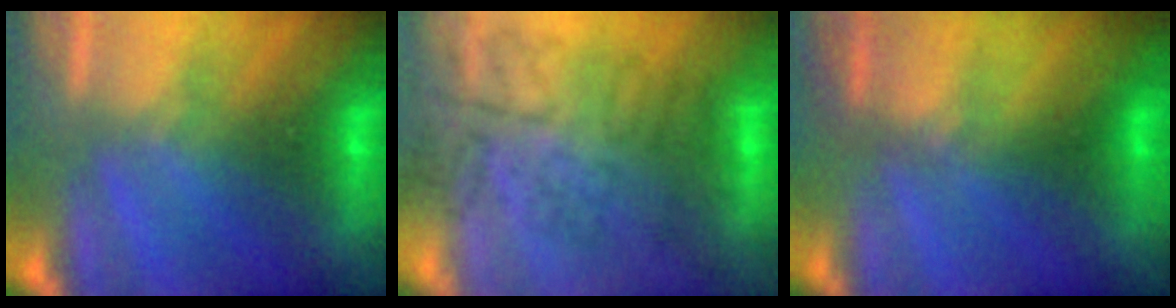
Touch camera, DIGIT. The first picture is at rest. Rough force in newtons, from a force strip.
{"total": 4.4}
{"total": 2.8}